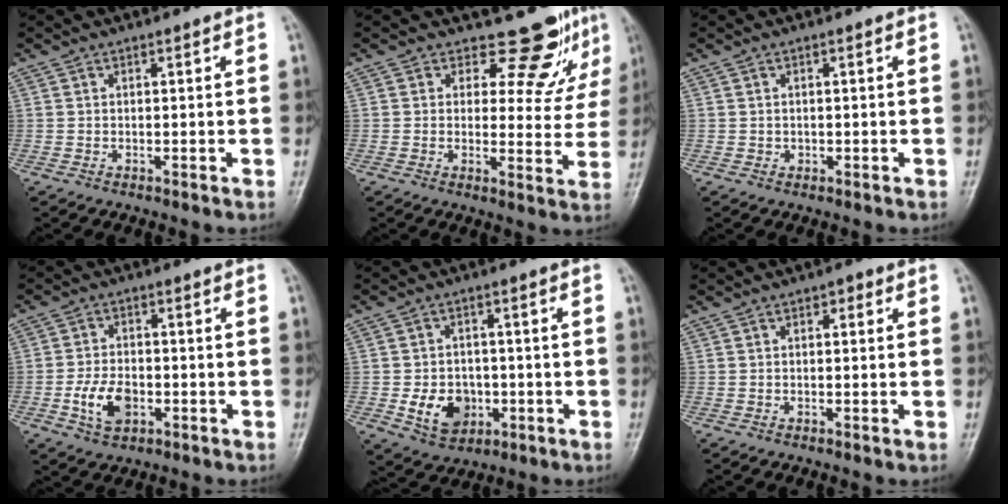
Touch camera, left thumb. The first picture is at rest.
{"total": 8.4, "force": [6.9, 4.1, 2.6], "torque": [0.001, -0.055, 0.077]}
{"total": 0.6, "force": [-0.1, 0.5, 0.1], "torque": [0.003, 0.003, -0.002]}
{"total": 7.1, "force": [-2.3, 4.5, 5.0], "torque": [-0.085, 0.009, -0.042]}
{"total": 8.3, "force": [-2.1, 6.5, 4.6], "torque": [-0.046, 0.007, -0.027]}
{"total": 1.6, "force": [0.5, 0.9, 1.2], "torque": [-0.006, 0.004, 0.001]}